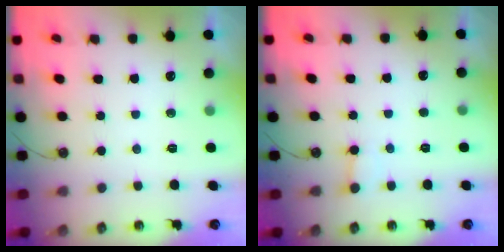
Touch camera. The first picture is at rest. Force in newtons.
{"total": 2.8, "press": 2.8, "slide": 0.4}